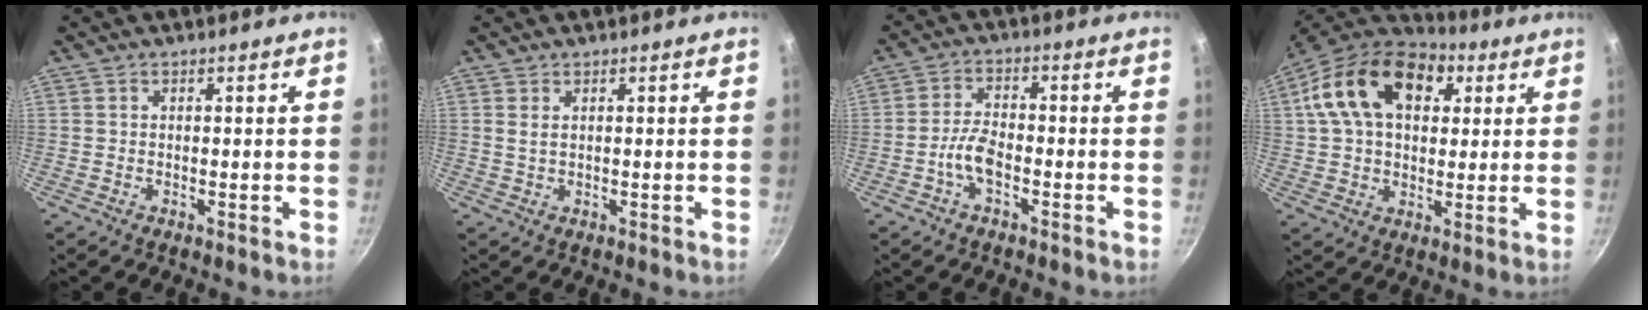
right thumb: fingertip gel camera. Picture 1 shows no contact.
{"total": 1.4, "force": [0.6, 0.7, 1.1], "torque": [-0.022, -0.004, 0.012]}
{"total": 4.9, "force": [-2.1, 2.2, 3.8], "torque": [-0.074, 0.024, -0.046]}
{"total": 19.6, "force": [6.3, 13.0, 13.2], "torque": [-0.206, 0.014, 0.092]}